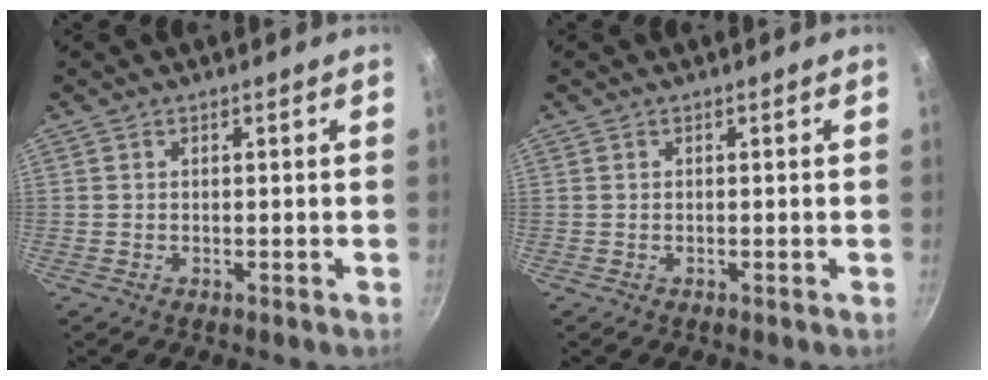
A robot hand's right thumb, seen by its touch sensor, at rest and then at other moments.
{"total": 0.0}